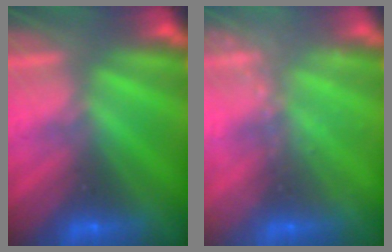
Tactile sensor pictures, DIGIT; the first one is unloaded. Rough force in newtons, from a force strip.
{"total": 2.0}